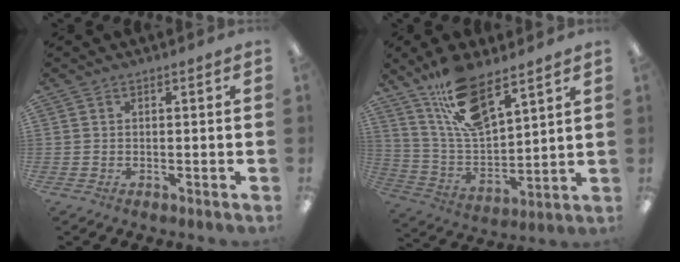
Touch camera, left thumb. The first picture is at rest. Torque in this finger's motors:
{"motor_torque": [0.38, 0.31, 1.57, -1.20, 0.12]}